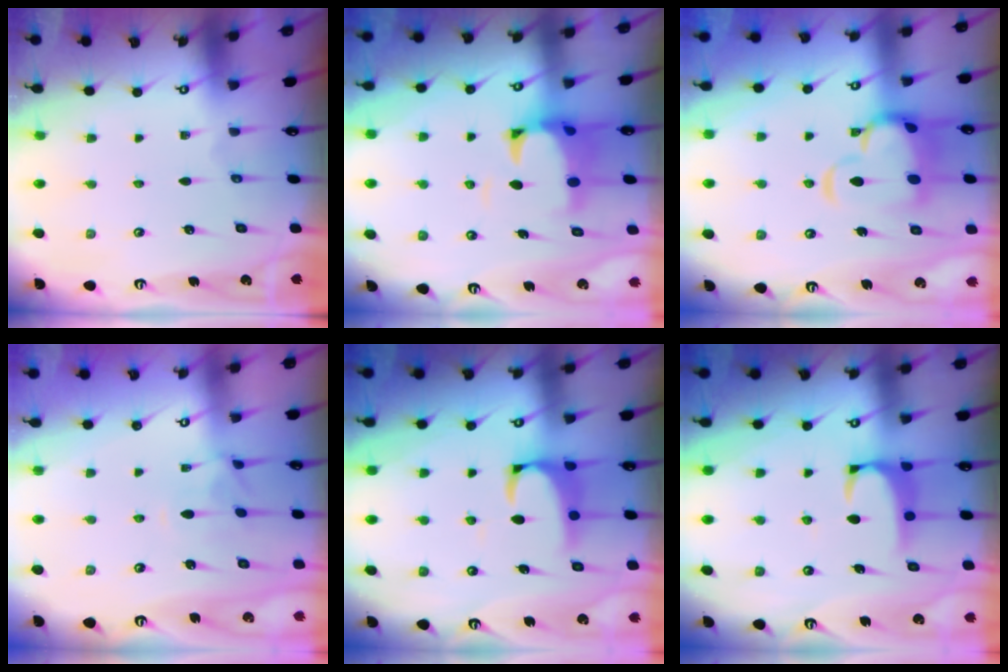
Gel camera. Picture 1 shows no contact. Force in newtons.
{"total": 2.6, "press": 2.4, "slide": 1.1}
{"total": 7.8, "press": 7.6, "slide": 1.8}
{"total": 1.2, "press": 0.9, "slide": 0.8}
{"total": 2.2, "press": 2.0, "slide": 1.0}
{"total": 1.9, "press": 1.9, "slide": 0.3}